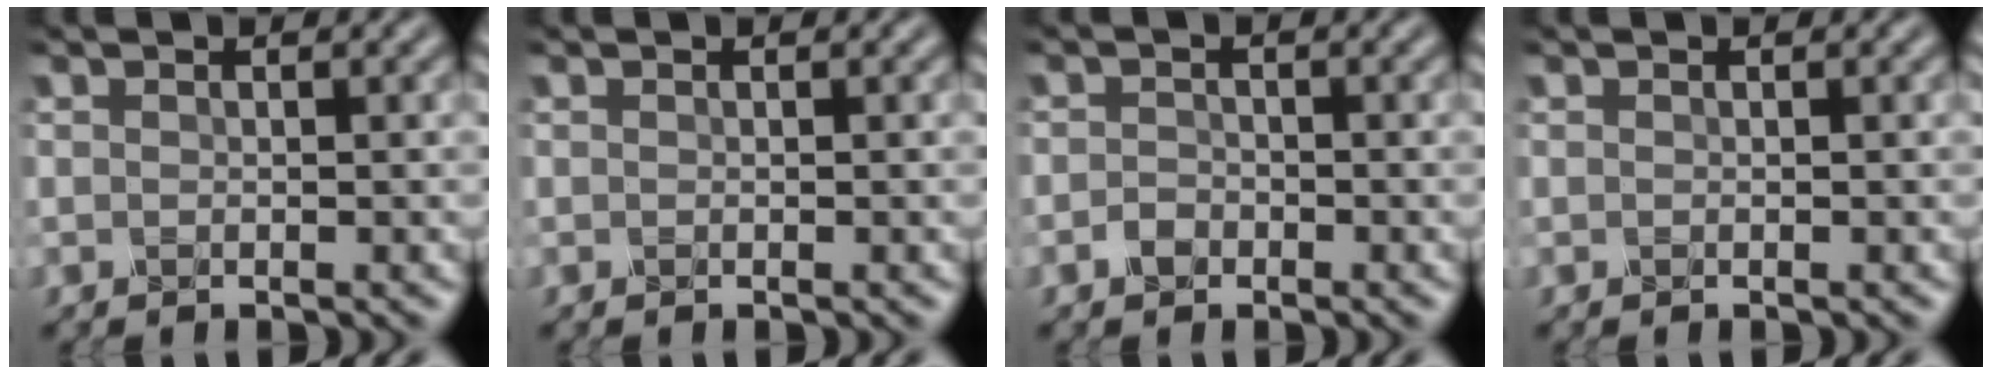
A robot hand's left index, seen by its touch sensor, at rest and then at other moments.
{"total": 0.0}
{"total": 1.2, "force": [-0.7, 0.9, 0.5], "torque": [-0.008, 0.002, -0.015]}
{"total": 0.0}